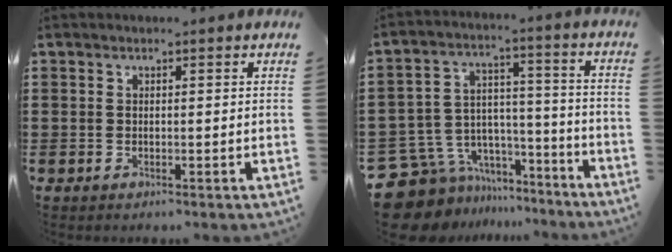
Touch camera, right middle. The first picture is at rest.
{"total": 9.6, "force": [-7.5, 5.9, 1.2], "torque": [-0.056, 0.007, -0.141]}